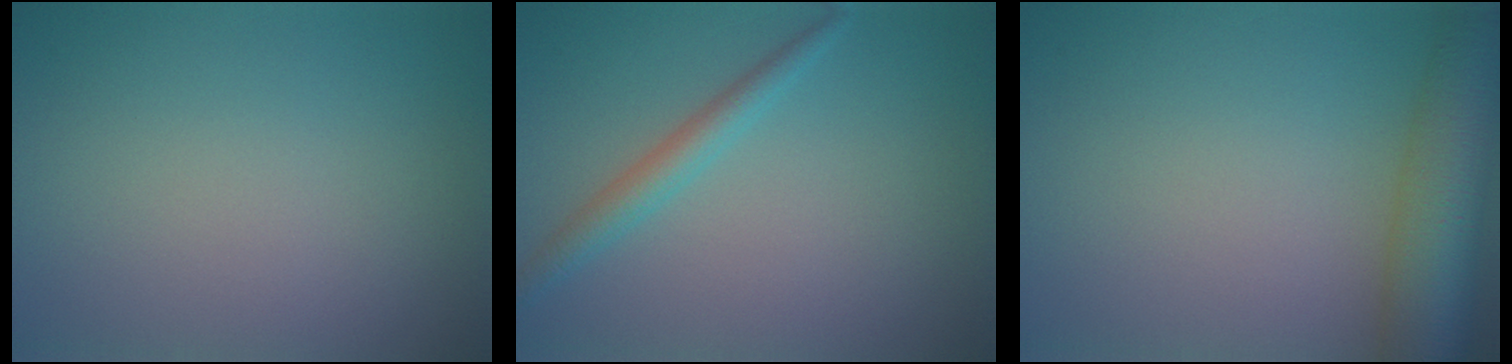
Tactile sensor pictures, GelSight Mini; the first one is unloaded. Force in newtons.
{"total": 2.2, "press": 2.2, "slide": 0.1}
{"total": 8.5, "press": 8.5, "slide": 0.5}